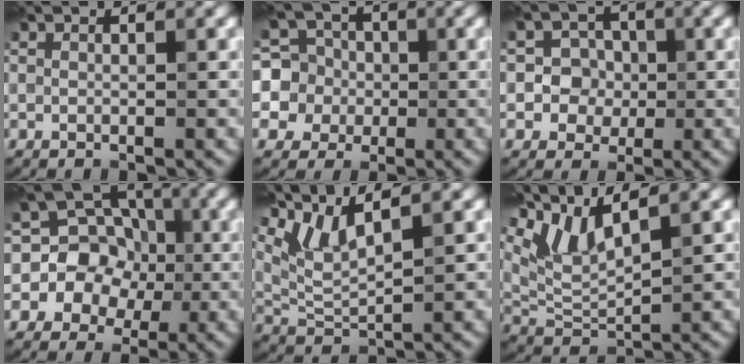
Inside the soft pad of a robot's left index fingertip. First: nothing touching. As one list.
[{"total": 6.0, "force": [0.3, 5.9, 1.0], "torque": [-0.020, 0.035, -0.028]}, {"total": 3.3, "force": [0.0, 3.2, 0.6], "torque": [0.008, 0.014, -0.018]}, {"total": 8.2, "force": [-0.3, 7.7, 2.7], "torque": [-0.026, 0.051, -0.044]}, {"total": 4.5, "force": [3.6, 0.9, 2.5], "torque": [-0.065, 0.008, 0.079]}, {"total": 5.2, "force": [4.1, 1.1, 3.1], "torque": [-0.079, 0.010, 0.087]}]